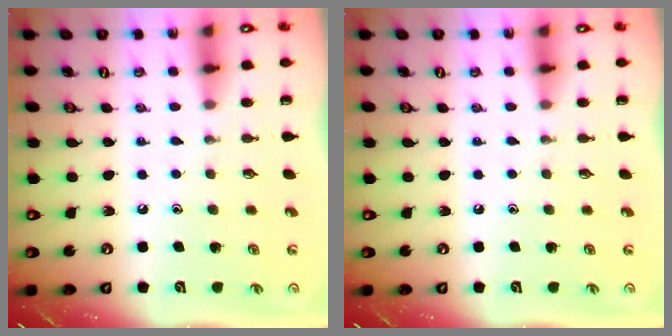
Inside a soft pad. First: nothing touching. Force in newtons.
{"total": 0.0}